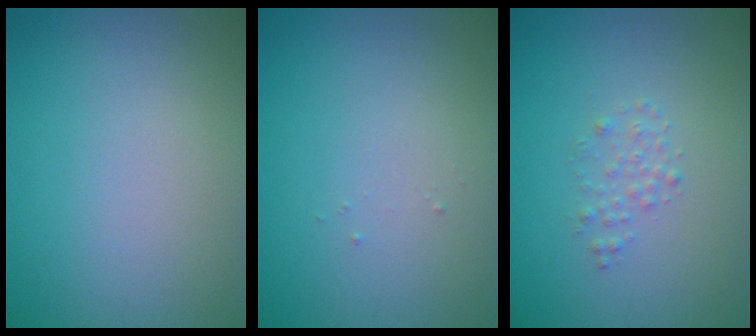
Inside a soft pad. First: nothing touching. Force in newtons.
{"total": 0.0}
{"total": 1.1, "press": 1.1, "slide": 0.1}